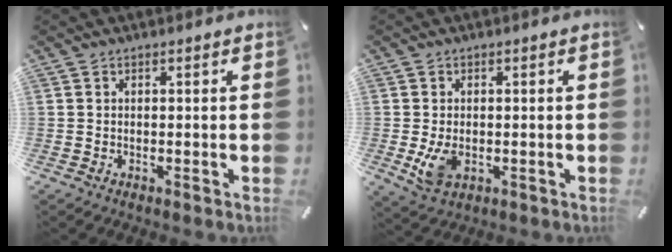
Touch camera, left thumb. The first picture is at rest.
{"total": 5.0, "force": [-0.8, 3.4, 3.5], "torque": [-0.078, -0.007, -0.016]}